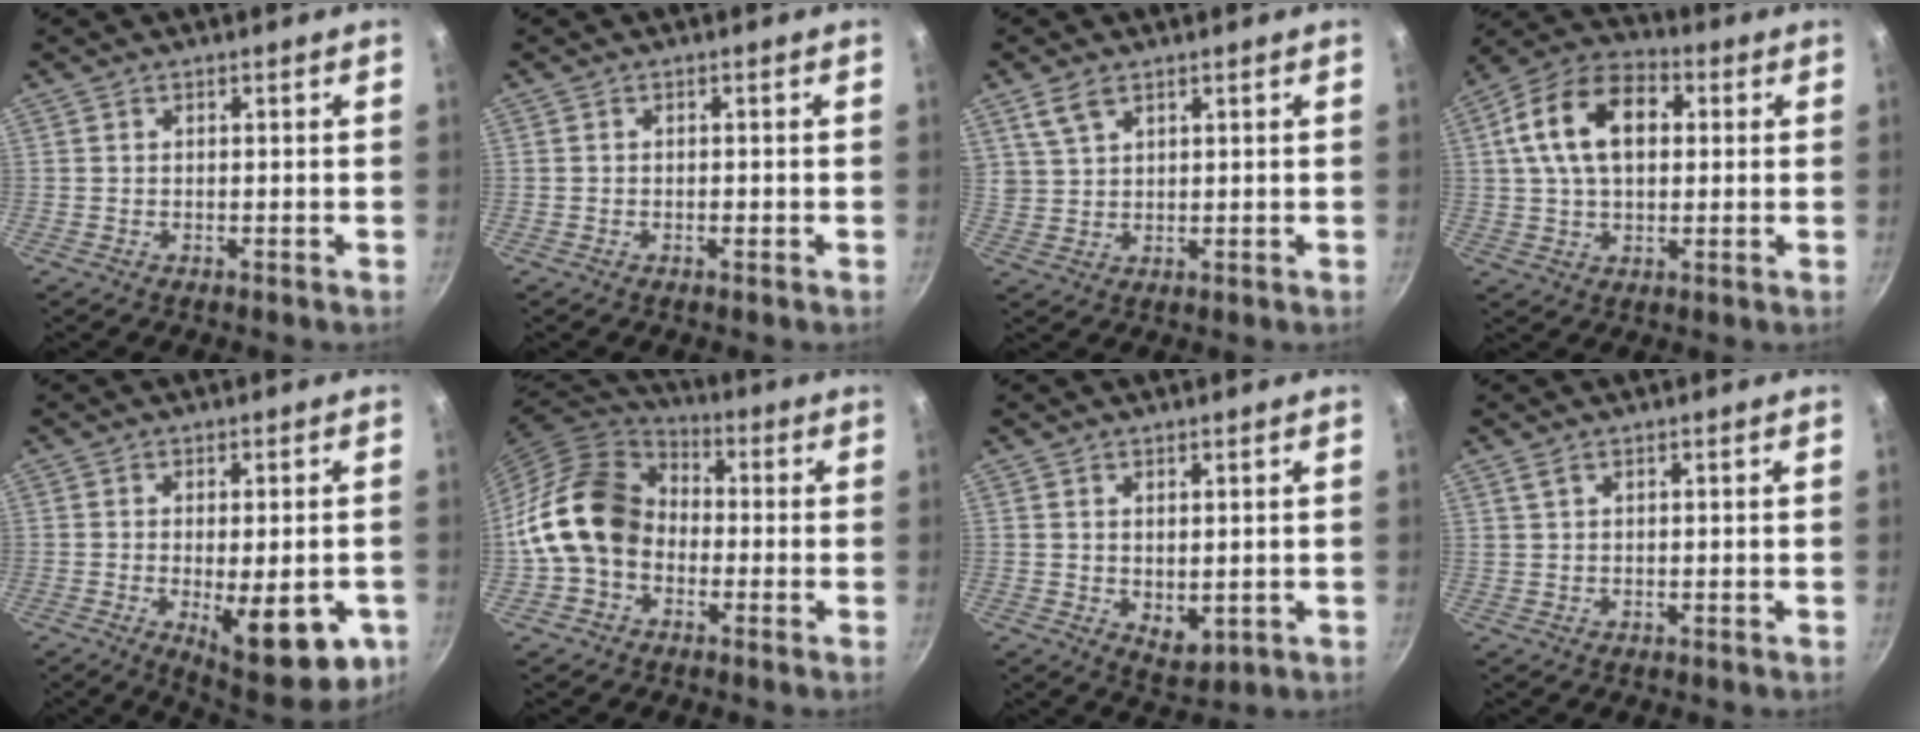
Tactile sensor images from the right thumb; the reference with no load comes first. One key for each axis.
{"total": 0.8, "fx": -0.3, "fy": 0.4, "fz": 0.6, "tx": -0.009, "ty": 0.004, "tz": -0.007}
{"total": 4.8, "fx": 3.0, "fy": 2.6, "fz": 2.7, "tx": -0.046, "ty": -0.005, "tz": 0.065}
{"total": 15.4, "fx": 3.2, "fy": 9.8, "fz": 11.5, "tx": -0.179, "ty": 0.022, "tz": 0.038}
{"total": 15.7, "fx": -4.7, "fy": 5.8, "fz": 13.8, "tx": -0.156, "ty": -0.007, "tz": -0.048}
{"total": 15.1, "fx": -2.1, "fy": 11.8, "fz": 9.2, "tx": -0.133, "ty": 0.042, "tz": -0.056}
{"total": 4.6, "fx": 0.6, "fy": 2.8, "fz": 3.6, "tx": -0.044, "ty": -0.017, "tz": 0.018}
{"total": 1.2, "fx": 0.8, "fy": 0.5, "fz": 0.8, "tx": -0.016, "ty": 0.001, "tz": 0.017}